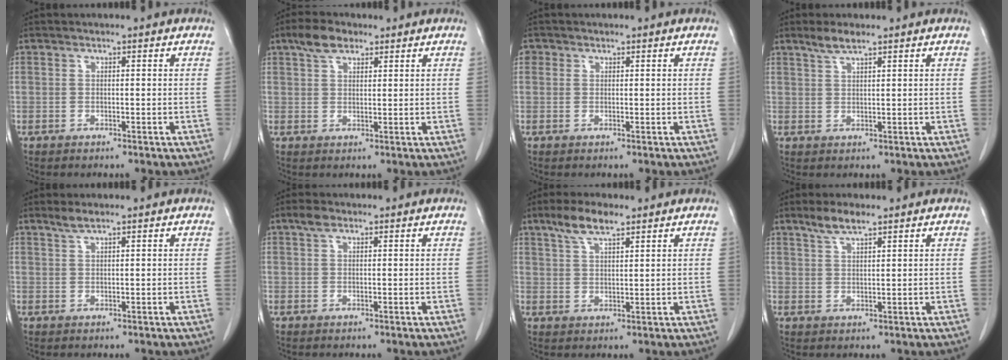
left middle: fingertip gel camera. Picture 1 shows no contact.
{"total": 4.1, "force": [2.8, 2.0, 2.3], "torque": [-0.049, 0.010, 0.053]}
{"total": 1.0, "force": [0.4, 0.9, 0.1], "torque": [0.007, 0.001, 0.004]}
{"total": 2.6, "force": [2.1, 0.2, 1.6], "torque": [-0.038, 0.001, 0.043]}
{"total": 1.5, "force": [1.2, 0.0, 0.9], "torque": [-0.021, 0.002, 0.027]}
{"total": 1.6, "force": [1.0, 0.7, 0.9], "torque": [-0.023, 0.010, 0.019]}
{"total": 5.3, "force": [3.8, 1.2, 3.5], "torque": [-0.078, 0.009, 0.073]}
{"total": 3.6, "force": [2.8, 0.5, 2.2], "torque": [-0.050, 0.002, 0.056]}